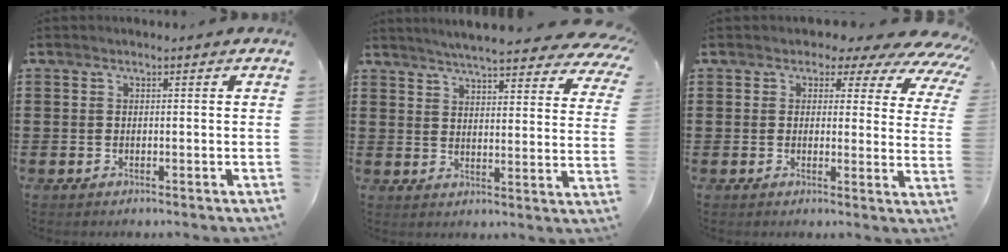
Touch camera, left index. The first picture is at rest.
{"total": 6.1, "force": [5.6, -0.3, 2.4], "torque": [-0.058, -0.032, 0.096]}
{"total": 4.0, "force": [2.8, 2.2, 1.7], "torque": [-0.038, -0.019, 0.041]}